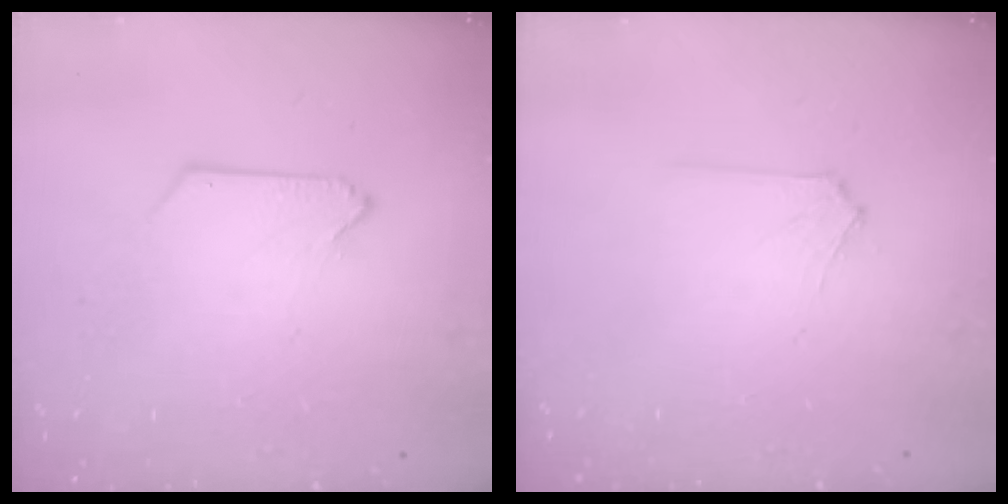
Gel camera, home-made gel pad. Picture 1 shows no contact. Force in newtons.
{"total": 2.4, "press": 2.4, "slide": 0.5}